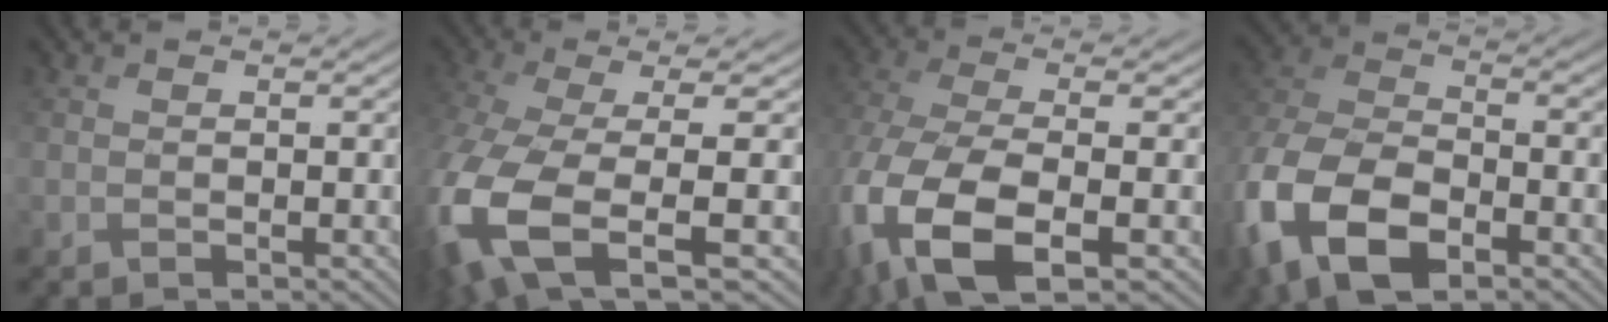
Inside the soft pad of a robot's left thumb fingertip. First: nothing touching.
{"total": 13.0, "force": [-3.3, 4.6, 11.6], "torque": [-0.285, -0.036, -0.048]}
{"total": 13.9, "force": [-5.7, 5.7, 11.3], "torque": [-0.301, -0.045, -0.083]}
{"total": 13.8, "force": [-6.3, 7.7, 9.6], "torque": [-0.254, -0.037, -0.117]}